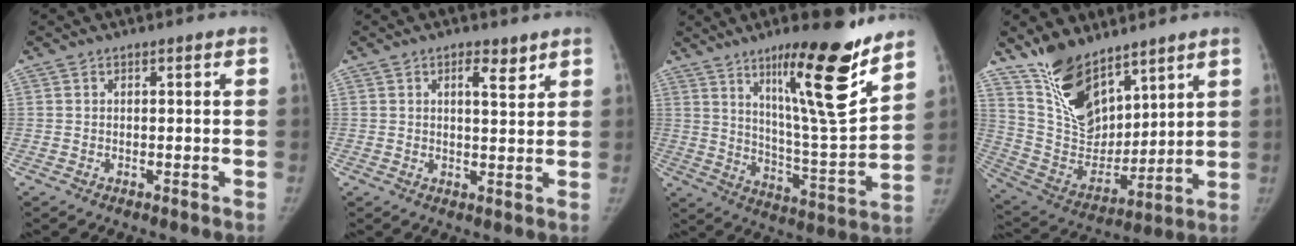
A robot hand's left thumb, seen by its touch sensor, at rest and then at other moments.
{"total": 4.0, "force": [2.4, 1.3, 2.9], "torque": [-0.033, -0.015, 0.036]}
{"total": 21.0, "force": [13.1, 2.8, 16.2], "torque": [-0.218, -0.081, 0.213]}
{"total": 16.2, "force": [11.6, 8.2, 7.8], "torque": [-0.096, -0.068, 0.233]}